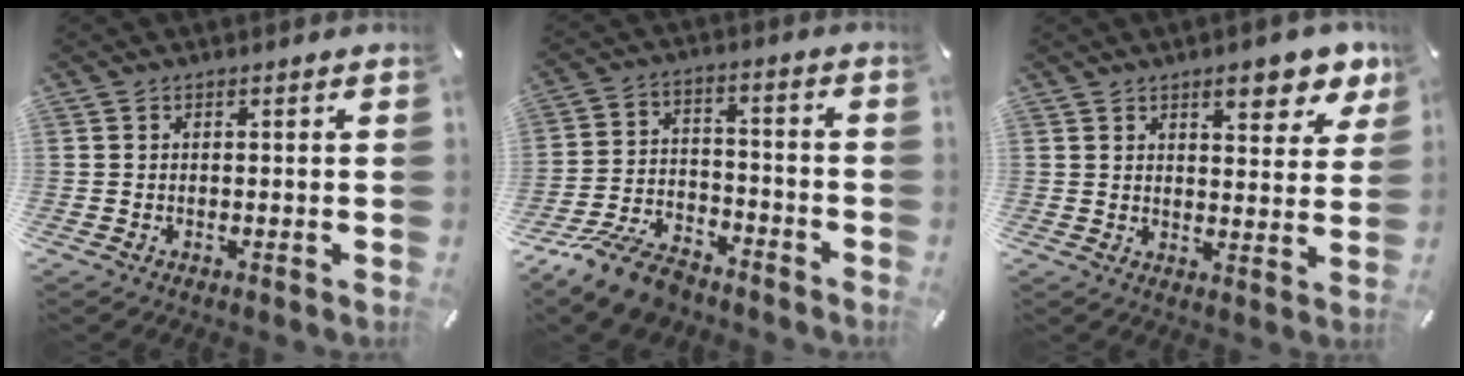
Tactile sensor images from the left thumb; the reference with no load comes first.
{"total": 12.2, "force": [-9.6, 5.1, 5.4], "torque": [-0.094, 0.058, -0.180]}
{"total": 9.4, "force": [6.4, 3.8, 5.7], "torque": [-0.071, -0.032, 0.105]}